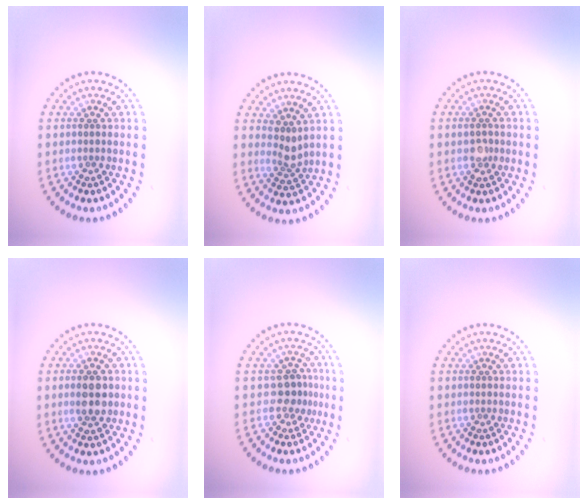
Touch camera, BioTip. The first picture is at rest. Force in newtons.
{"total": 2.0, "press": 1.5, "slide": 1.3}
{"total": 1.4, "press": 1.4, "slide": 0.1}
{"total": 3.0, "press": 3.0, "slide": 0.2}
{"total": 2.3, "press": 1.6, "slide": 1.6}
{"total": 0.0}